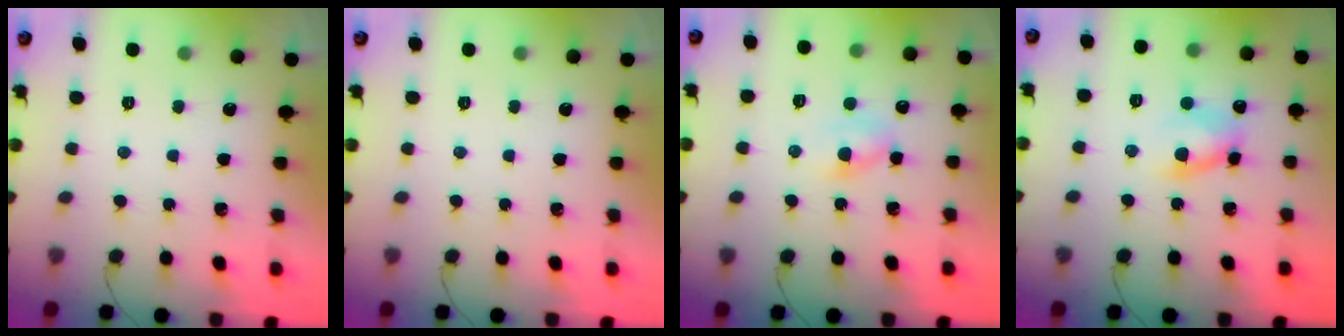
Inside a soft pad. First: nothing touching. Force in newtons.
{"total": 0.0}
{"total": 2.5, "press": 2.3, "slide": 0.9}
{"total": 7.3, "press": 7.3, "slide": 0.3}